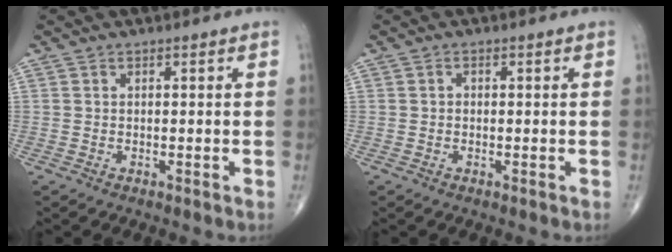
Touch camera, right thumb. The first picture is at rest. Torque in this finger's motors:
{"motor_torque": [-0.46, 0.29, 0.30, 0.17, 0.03]}